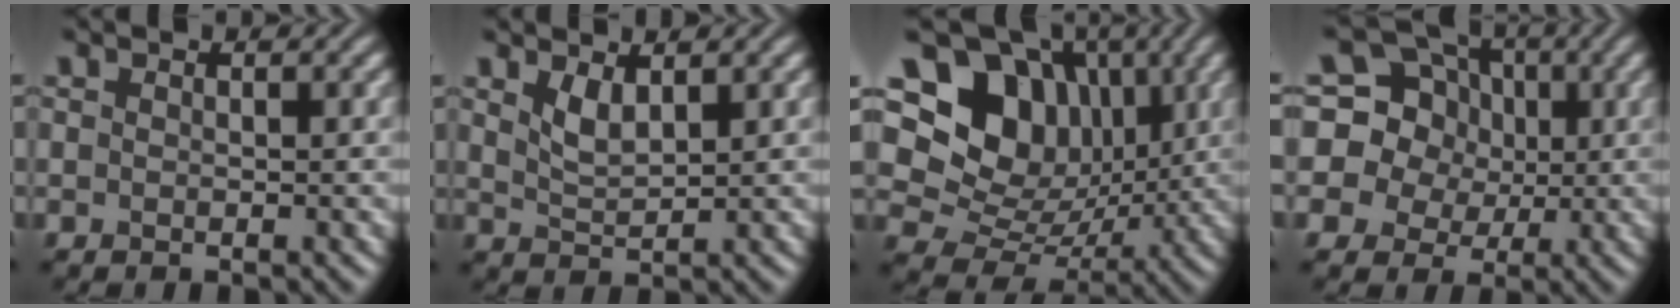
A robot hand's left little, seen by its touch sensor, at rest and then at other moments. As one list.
[{"total": 2.0, "force": [1.3, 0.7, 1.4], "torque": [-0.033, -0.005, 0.029]}, {"total": 13.7, "force": [4.8, 10.6, 7.2], "torque": [-0.138, 0.047, 0.070]}, {"total": 14.0, "force": [4.2, 12.4, 4.9], "torque": [-0.139, 0.055, 0.057]}]